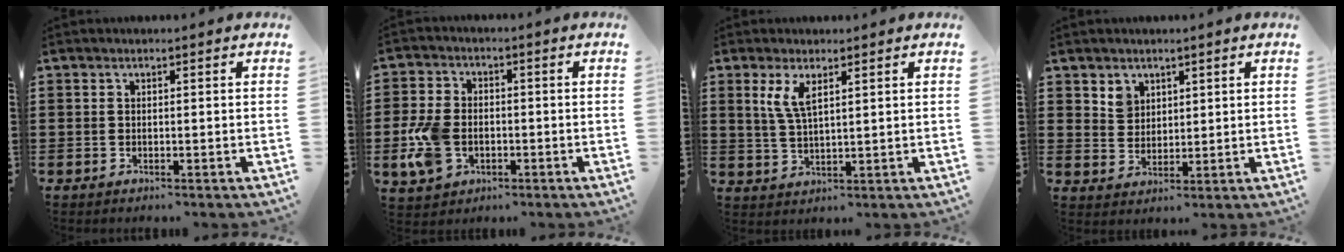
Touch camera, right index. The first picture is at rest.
{"total": 7.6, "force": [-1.8, 5.1, 5.3], "torque": [-0.134, 0.001, -0.037]}
{"total": 4.4, "force": [2.0, 1.5, 3.6], "torque": [-0.077, 0.004, 0.035]}
{"total": 3.3, "force": [2.1, 2.5, 0.3], "torque": [-0.009, 0.007, 0.040]}